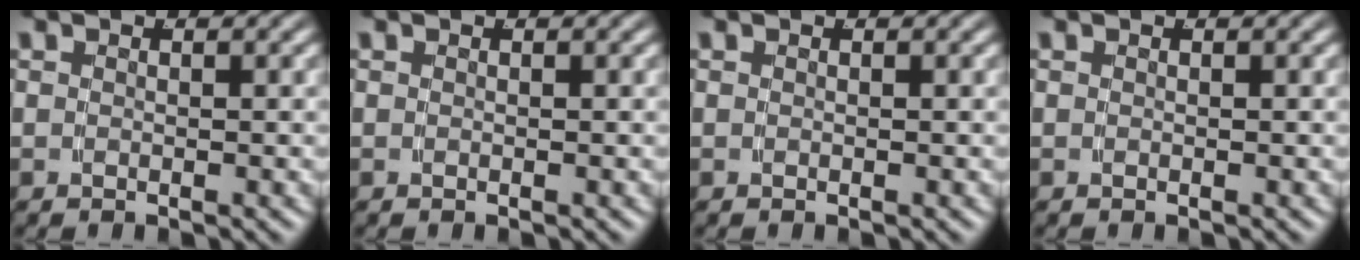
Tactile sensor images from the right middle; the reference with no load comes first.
{"total": 0.0}
{"total": 0.0}
{"total": 0.0}